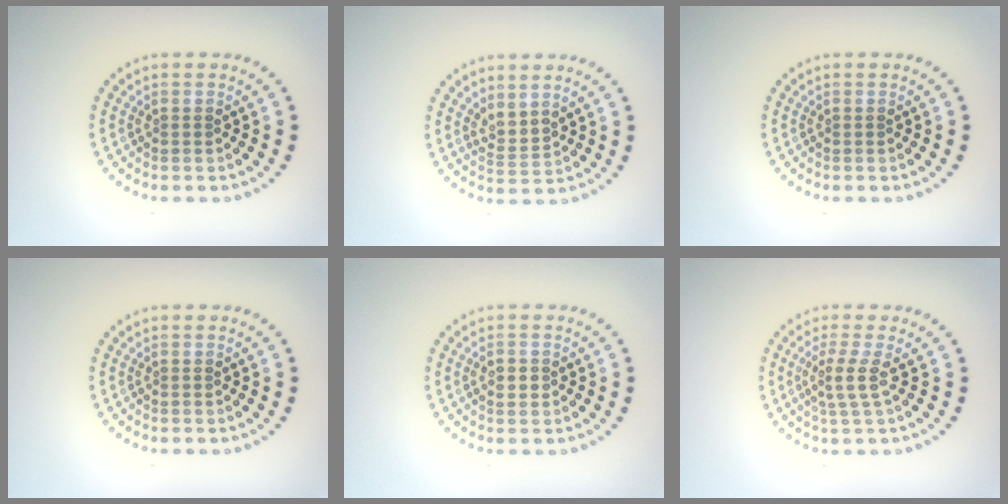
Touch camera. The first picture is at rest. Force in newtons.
{"total": 2.1, "press": 1.3, "slide": 1.6}
{"total": 0.0}
{"total": 0.0}
{"total": 1.2, "press": 1.2, "slide": 0.1}
{"total": 2.2, "press": 1.5, "slide": 1.5}